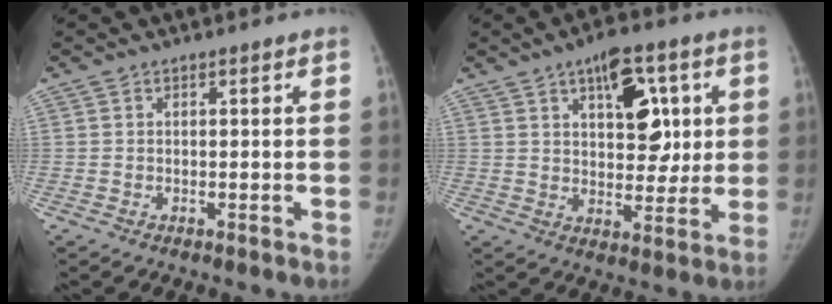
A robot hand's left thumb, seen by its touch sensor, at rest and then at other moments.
{"total": 12.8, "force": [4.4, 7.1, 9.6], "torque": [-0.094, -0.013, 0.066]}